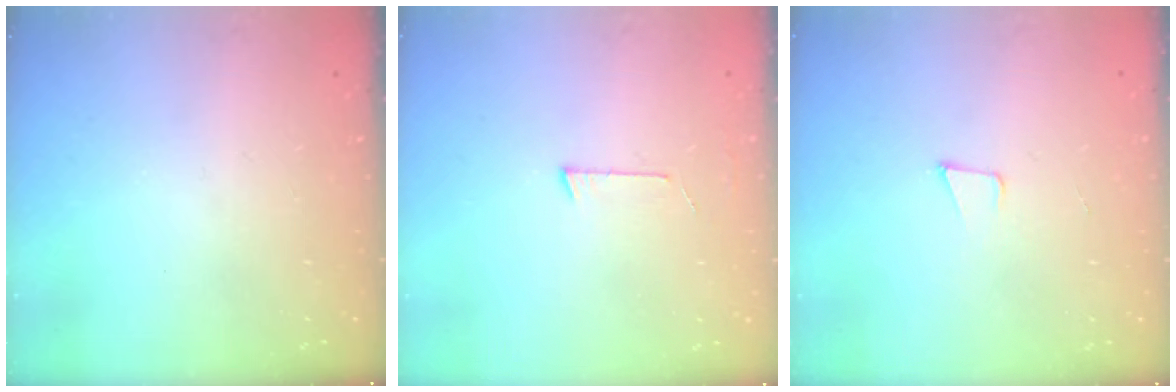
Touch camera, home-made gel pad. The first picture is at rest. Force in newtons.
{"total": 2.7, "press": 2.7, "slide": 0.2}
{"total": 3.9, "press": 2.9, "slide": 2.6}